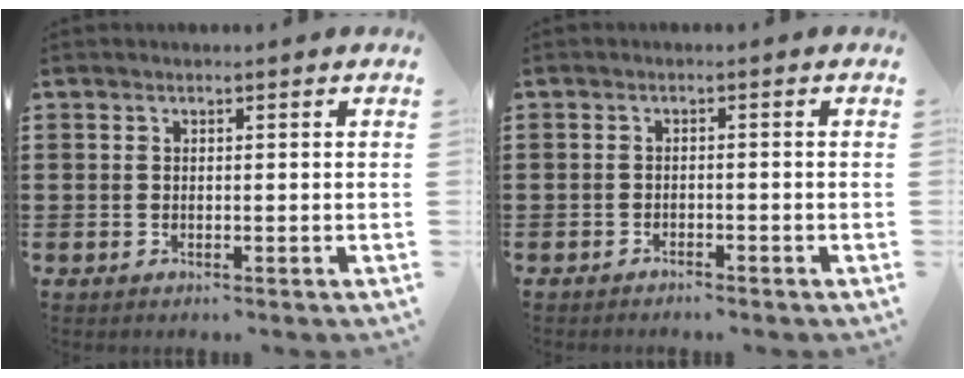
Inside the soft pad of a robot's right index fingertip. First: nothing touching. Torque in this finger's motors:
{"motor_torque": [0.10, 0.27, 0.03, -0.02]}